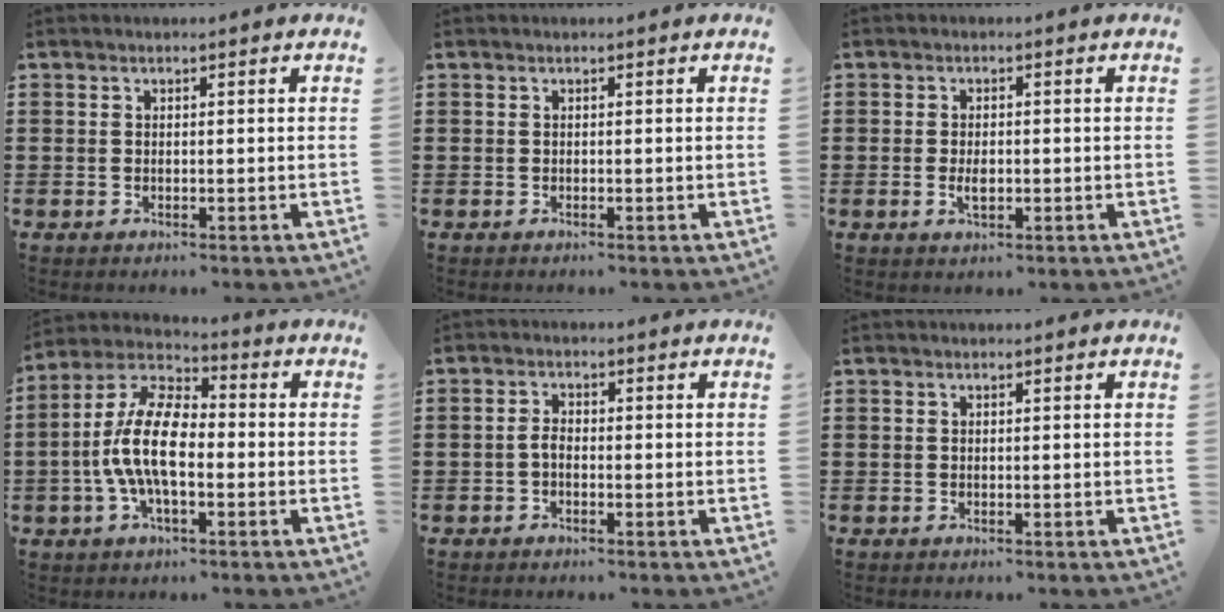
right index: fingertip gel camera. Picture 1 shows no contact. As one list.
[{"total": 0.0}, {"total": 2.4, "force": [-0.4, 1.1, 2.1], "torque": [-0.040, 0.000, -0.007]}, {"total": 11.5, "force": [-1.8, 5.1, 10.1], "torque": [-0.238, -0.005, -0.042]}, {"total": 1.8, "force": [-0.7, 0.9, 1.5], "torque": [-0.037, 0.000, -0.016]}, {"total": 0.0}]